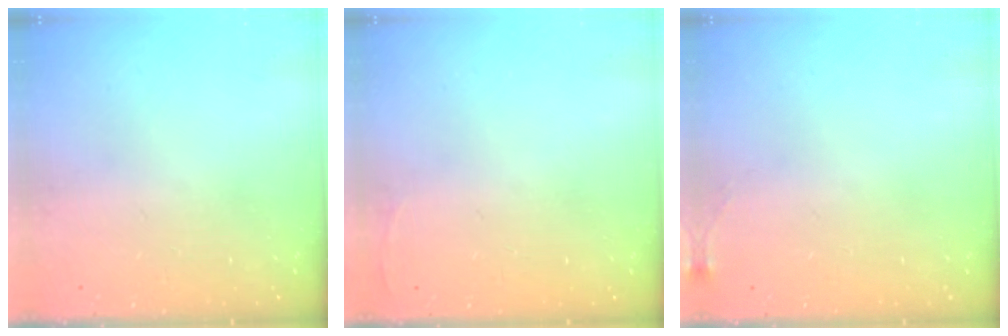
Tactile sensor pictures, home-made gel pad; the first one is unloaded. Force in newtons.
{"total": 2.7, "press": 2.6, "slide": 1.0}
{"total": 3.7, "press": 3.7, "slide": 0.5}